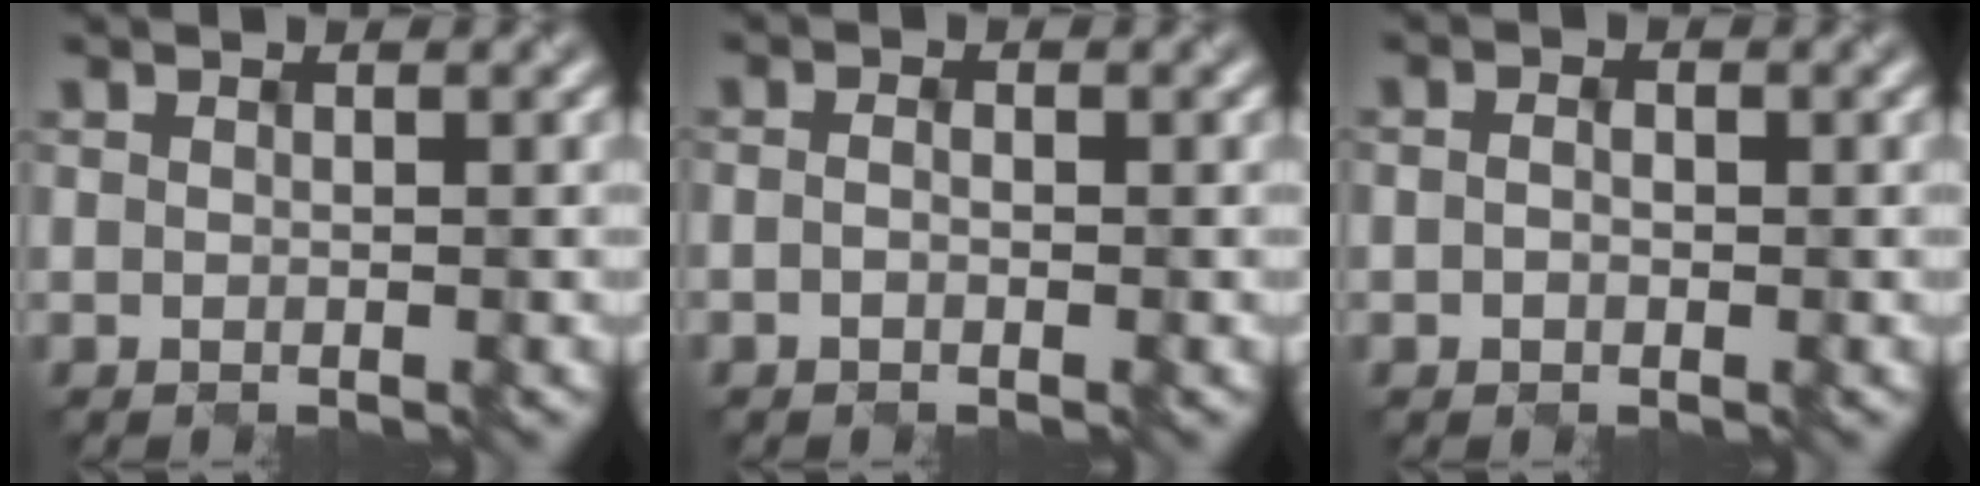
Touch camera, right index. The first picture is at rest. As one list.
[{"total": 1.2, "force": [-0.3, 0.8, 0.8], "torque": [-0.006, -0.004, -0.009]}, {"total": 2.1, "force": [0.1, 1.7, 1.3], "torque": [-0.014, 0.008, -0.009]}]